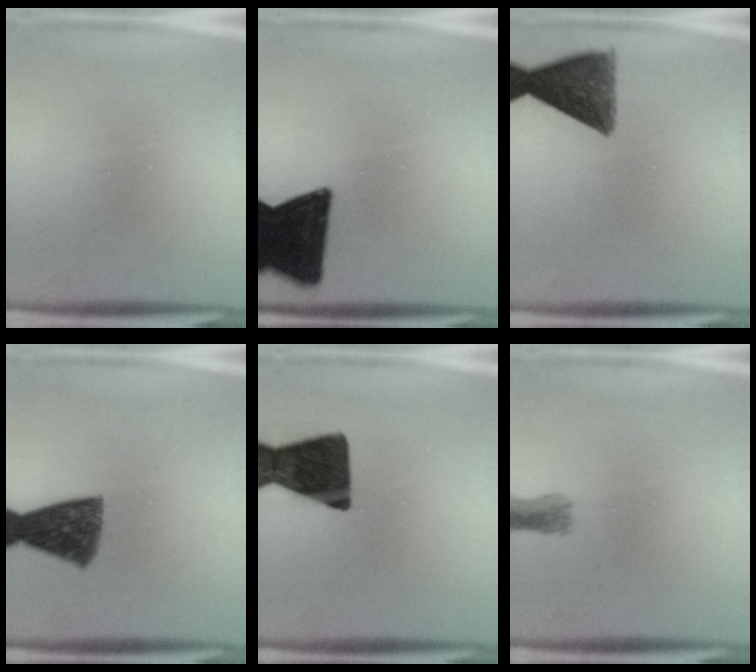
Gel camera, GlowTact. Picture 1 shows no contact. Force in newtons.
{"total": 18.5}
{"total": 10.0}
{"total": 9.7}
{"total": 17.0}
{"total": 1.8}